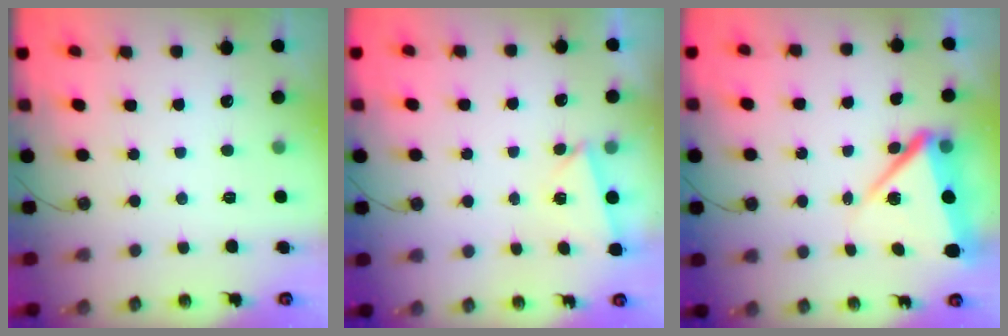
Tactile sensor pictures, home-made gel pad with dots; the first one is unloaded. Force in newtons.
{"total": 2.6, "press": 1.9, "slide": 1.8}
{"total": 8.9, "press": 8.8, "slide": 1.2}